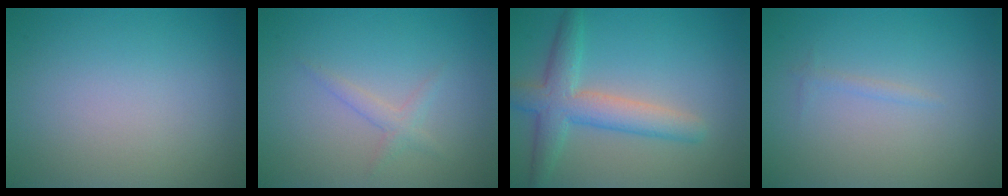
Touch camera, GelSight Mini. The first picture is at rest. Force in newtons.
{"total": 1.4, "press": 1.4, "slide": 0.1}
{"total": 4.7, "press": 4.7, "slide": 0.1}
{"total": 0.6, "press": 0.6, "slide": 0.0}